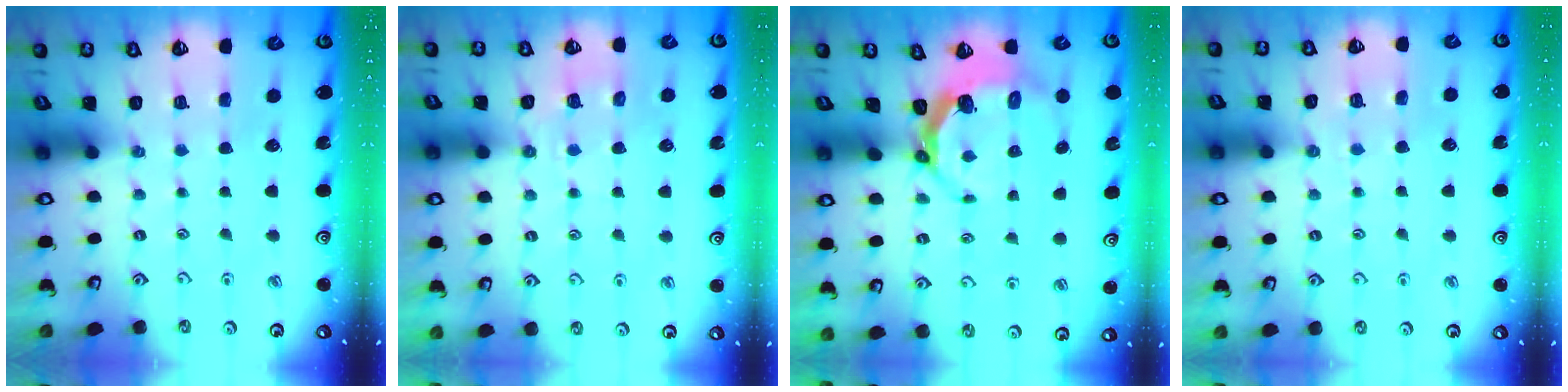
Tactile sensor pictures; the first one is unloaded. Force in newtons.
{"total": 5.9, "press": 5.8, "slide": 1.0}
{"total": 4.8, "press": 3.6, "slide": 3.2}
{"total": 2.5, "press": 2.5, "slide": 0.4}